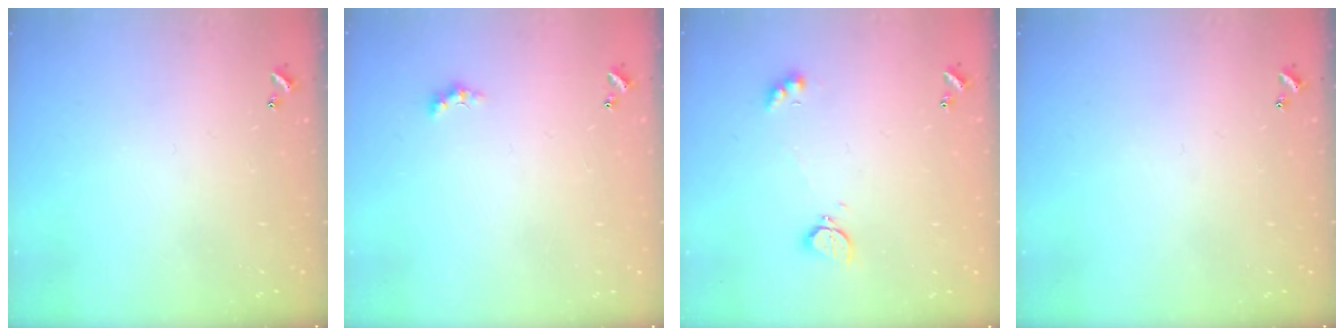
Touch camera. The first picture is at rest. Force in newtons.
{"total": 1.5, "press": 1.4, "slide": 0.6}
{"total": 2.5, "press": 2.5, "slide": 0.6}
{"total": 0.0}